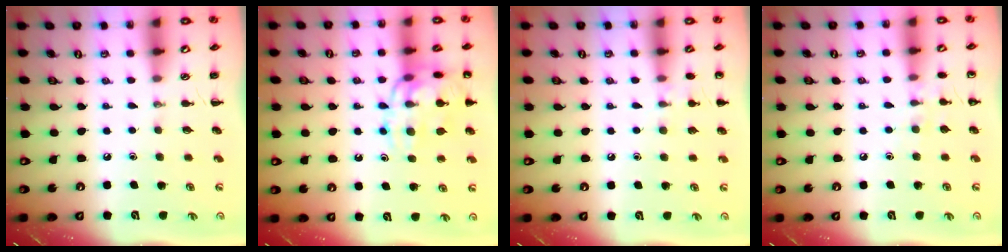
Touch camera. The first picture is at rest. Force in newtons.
{"total": 15.3, "press": 15.1, "slide": 2.2}
{"total": 6.3, "press": 6.0, "slide": 2.0}
{"total": 5.4, "press": 5.1, "slide": 1.8}